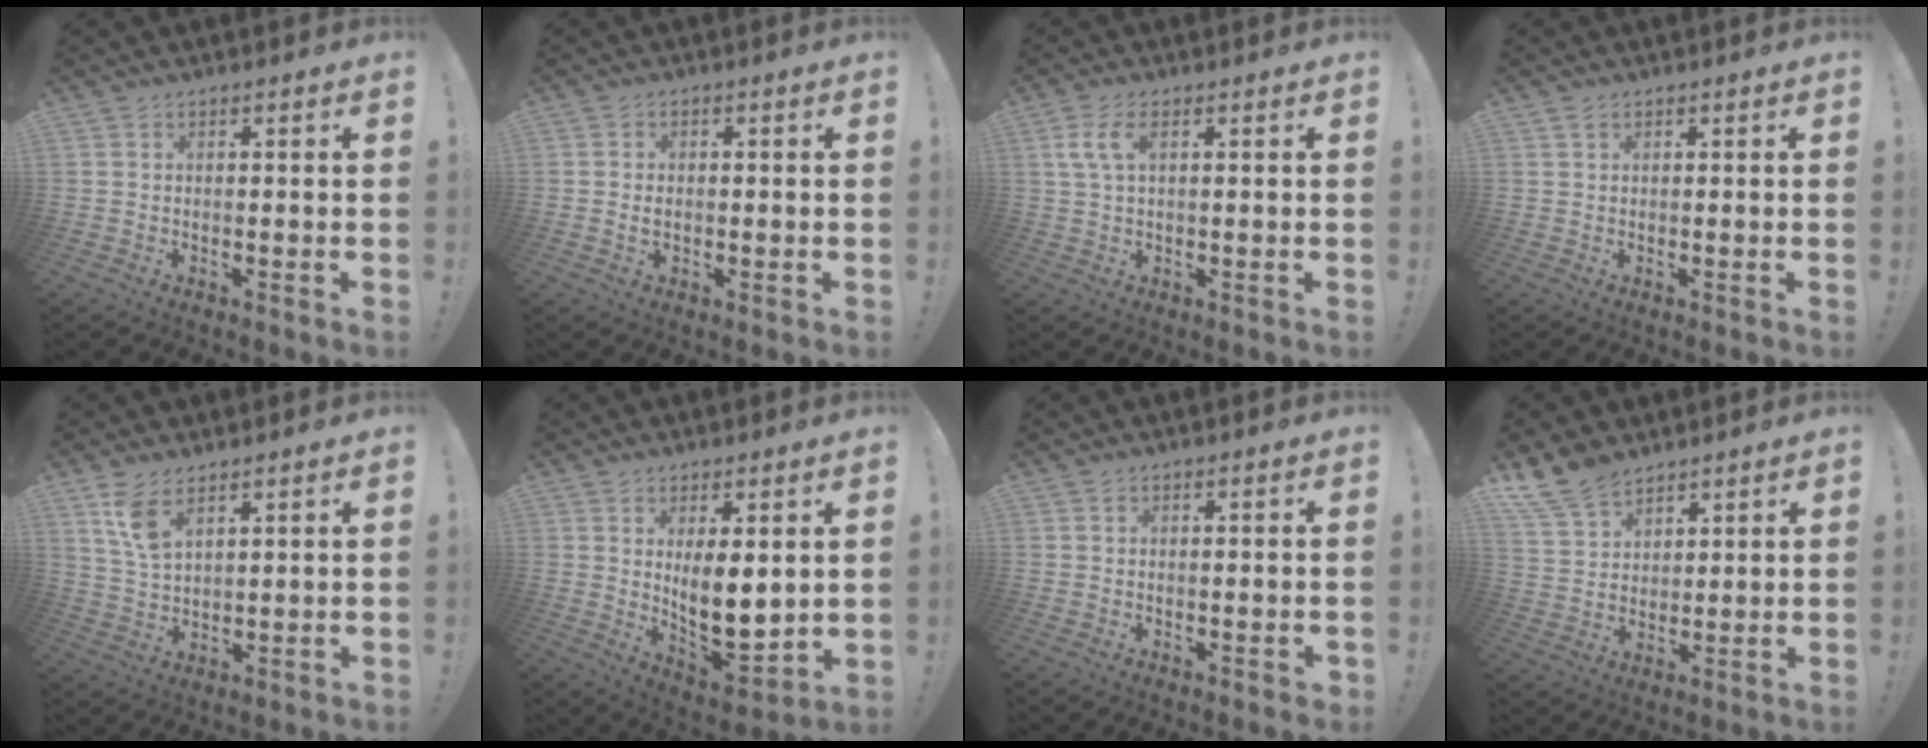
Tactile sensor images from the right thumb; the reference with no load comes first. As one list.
[{"total": 1.7, "force": [-0.2, 1.1, 1.2], "torque": [-0.015, 0.002, -0.005]}, {"total": 5.7, "force": [2.0, 2.3, 4.8], "torque": [-0.091, 0.001, 0.034]}, {"total": 1.0, "force": [0.7, 0.6, 0.4], "torque": [-0.003, -0.001, 0.012]}, {"total": 7.5, "force": [4.6, 3.3, 5.0], "torque": [-0.082, -0.021, 0.084]}, {"total": 11.1, "force": [2.3, 5.1, 9.6], "torque": [-0.154, -0.043, 0.043]}, {"total": 1.8, "force": [-1.1, 0.1, 1.4], "torque": [-0.019, 0.003, -0.018]}, {"total": 11.7, "force": [8.9, 6.4, 3.9], "torque": [-0.079, -0.049, 0.177]}]